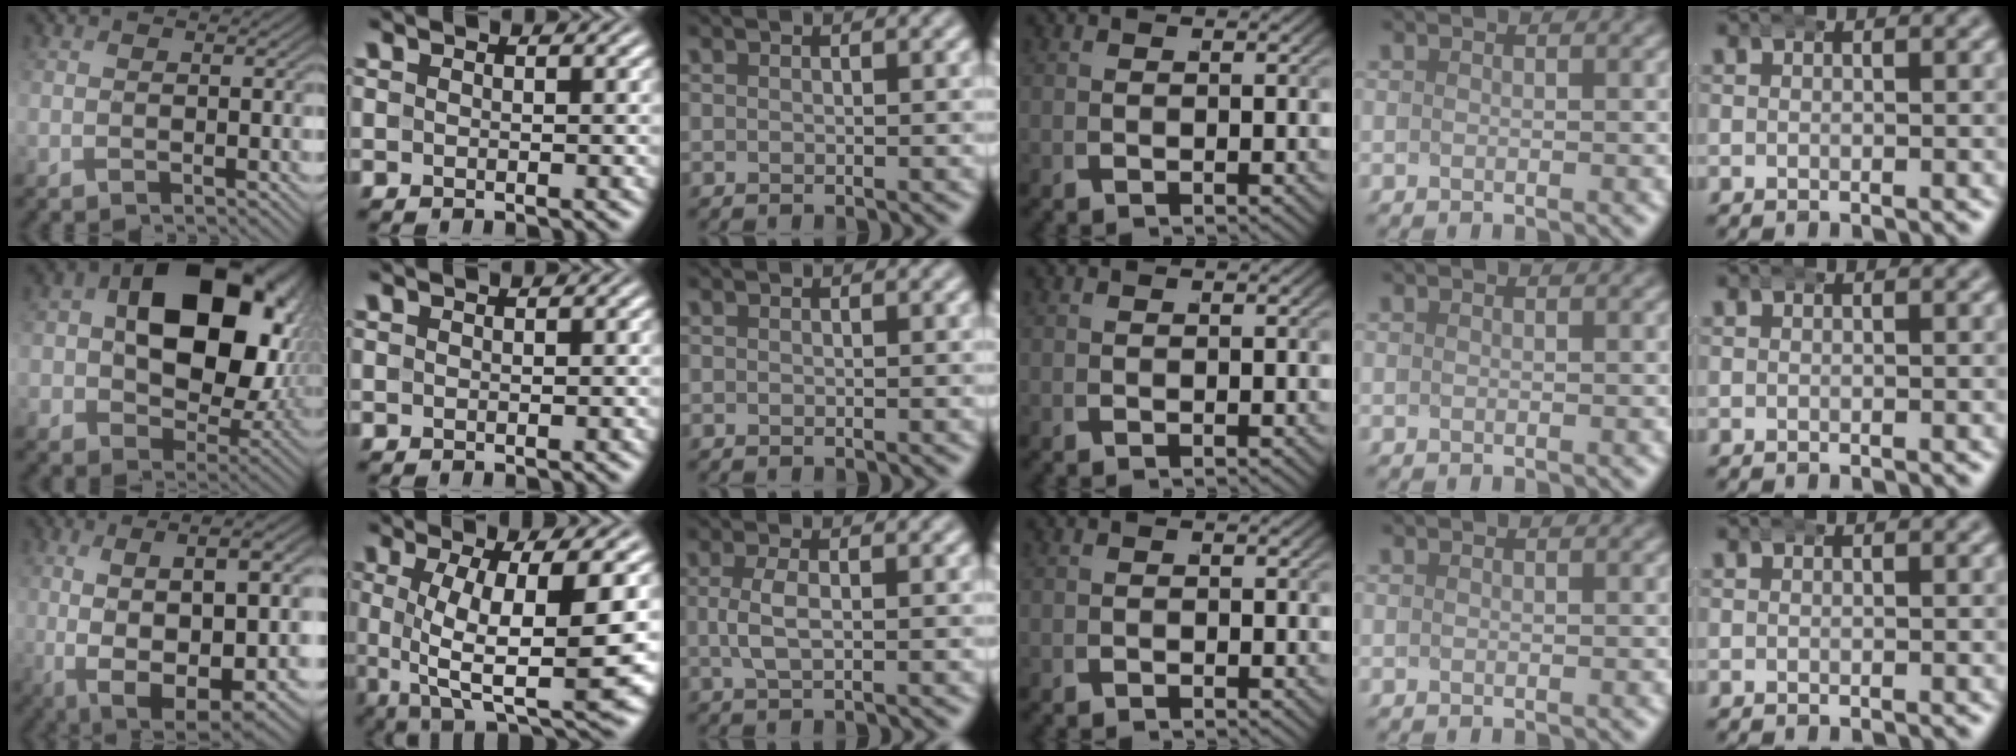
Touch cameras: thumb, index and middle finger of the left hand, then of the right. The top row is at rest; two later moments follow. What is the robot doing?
{"motion": "wrap", "object": "bandana"}